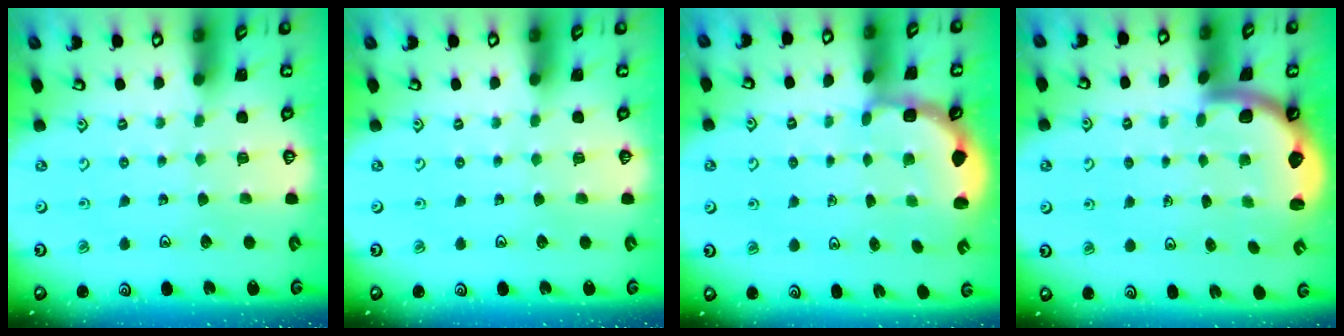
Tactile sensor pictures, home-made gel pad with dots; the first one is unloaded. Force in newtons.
{"total": 0.0}
{"total": 2.8, "press": 2.4, "slide": 1.4}
{"total": 2.2, "press": 2.2, "slide": 0.3}